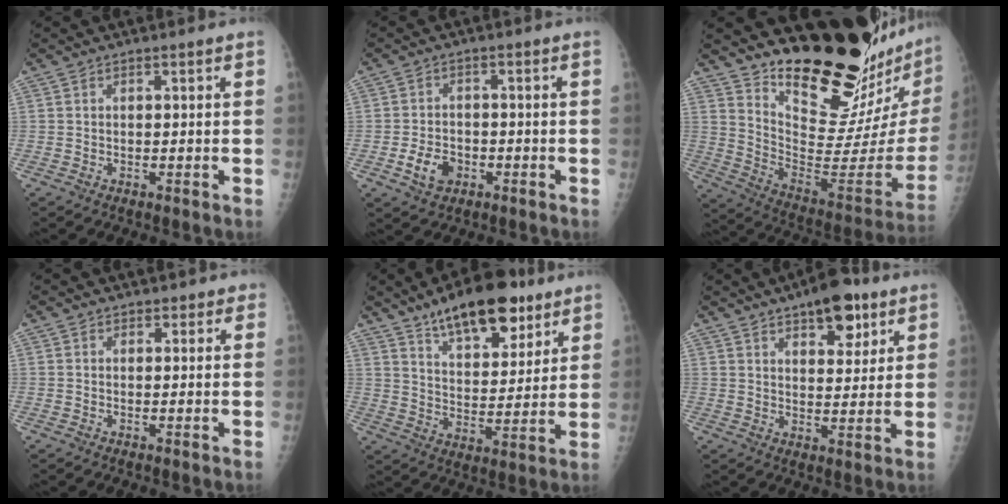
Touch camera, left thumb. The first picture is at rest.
{"total": 5.1, "force": [-2.0, 3.8, 2.8], "torque": [-0.038, 0.010, -0.032]}
{"total": 28.0, "force": [23.9, 5.8, 13.4], "torque": [-0.169, -0.201, 0.344]}
{"total": 1.4, "force": [1.0, 1.0, -0.1], "torque": [0.023, -0.004, 0.005]}
{"total": 17.0, "force": [11.3, 7.2, 10.4], "torque": [-0.114, -0.056, 0.182]}
{"total": 10.7, "force": [6.5, 4.7, 7.1], "torque": [-0.071, -0.029, 0.092]}